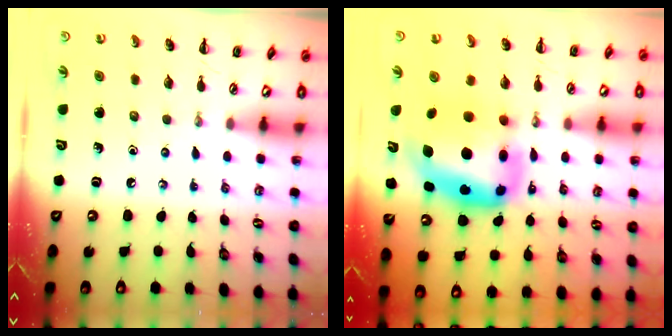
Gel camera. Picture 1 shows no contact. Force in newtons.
{"total": 13.9, "press": 13.4, "slide": 3.6}